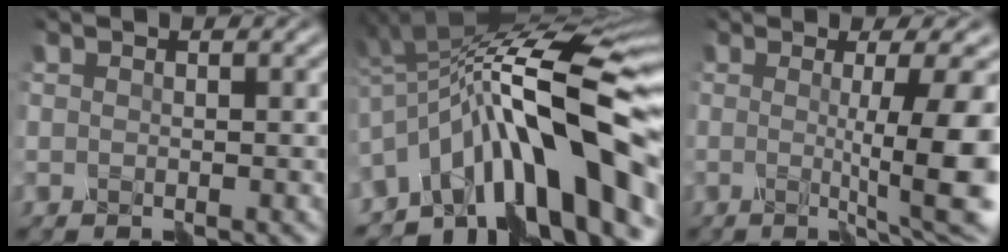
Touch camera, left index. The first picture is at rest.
{"total": 14.0, "force": [-5.0, 3.9, 12.5], "torque": [-0.177, 0.046, -0.089]}
{"total": 8.1, "force": [-0.3, 1.4, 8.0], "torque": [-0.104, -0.003, -0.007]}